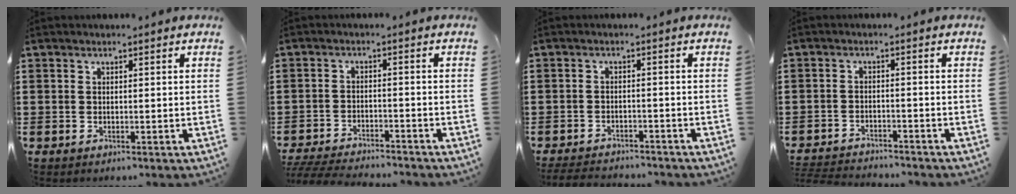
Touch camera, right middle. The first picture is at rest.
{"total": 4.4, "force": [-4.3, 0.2, 0.8], "torque": [-0.027, -0.005, -0.091]}
{"total": 2.8, "force": [-2.8, 0.3, 0.3], "torque": [-0.009, 0.001, -0.059]}
{"total": 2.9, "force": [-2.9, 0.1, 0.1], "torque": [-0.005, -0.002, -0.061]}